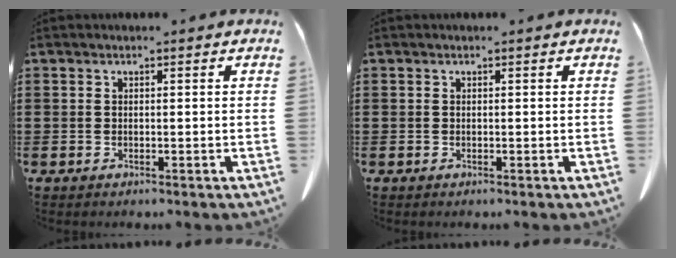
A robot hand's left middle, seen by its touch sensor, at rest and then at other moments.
{"total": 0.0}